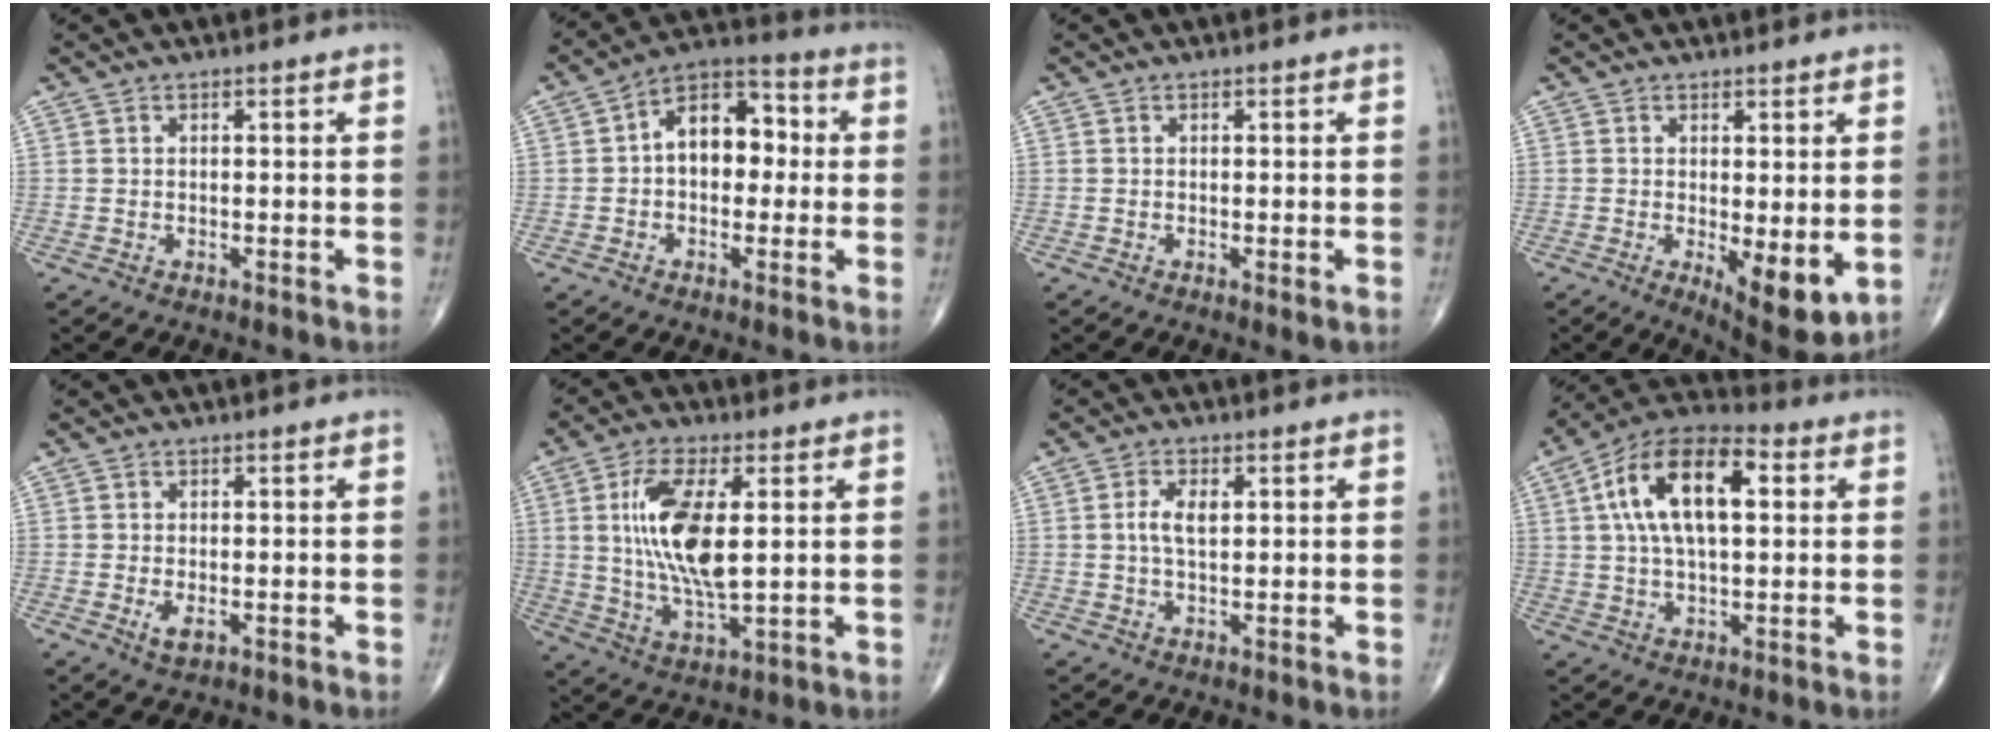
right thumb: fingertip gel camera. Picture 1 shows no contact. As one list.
[{"total": 11.5, "force": [0.7, 7.4, 8.7], "torque": [-0.105, 0.035, -0.003]}, {"total": 1.0, "force": [-0.3, 0.2, 1.0], "torque": [-0.015, -0.003, -0.003]}, {"total": 8.4, "force": [-1.2, 3.0, 7.7], "torque": [-0.103, -0.023, -0.010]}, {"total": 2.2, "force": [-0.6, 1.1, 1.9], "torque": [-0.037, -0.004, -0.009]}, {"total": 14.4, "force": [2.3, 5.4, 13.1], "torque": [-0.261, -0.018, 0.049]}, {"total": 3.9, "force": [0.7, 1.9, 3.3], "torque": [-0.069, 0.003, 0.013]}, {"total": 17.1, "force": [3.9, 8.3, 14.4], "torque": [-0.249, 0.025, 0.059]}]